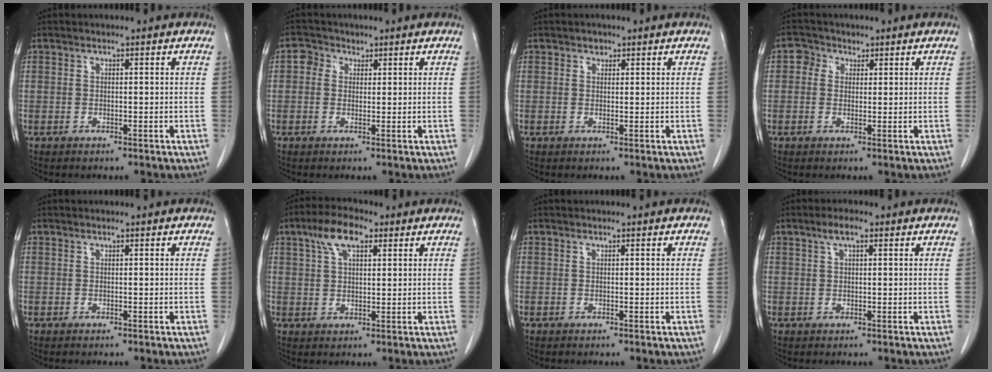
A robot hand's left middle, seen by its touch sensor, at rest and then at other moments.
{"total": 2.5, "force": [1.0, 2.1, 0.7], "torque": [-0.011, 0.008, 0.013]}
{"total": 0.9, "force": [0.7, 0.6, 0.2], "torque": [-0.002, -0.003, 0.009]}
{"total": 2.5, "force": [1.1, 2.2, 0.6], "torque": [-0.009, 0.006, 0.013]}
{"total": 0.0}
{"total": 5.5, "force": [3.0, 2.3, 4.1], "torque": [-0.084, 0.015, 0.056]}
{"total": 0.0}
{"total": 2.6, "force": [1.4, 0.7, 2.0], "torque": [-0.042, 0.008, 0.026]}